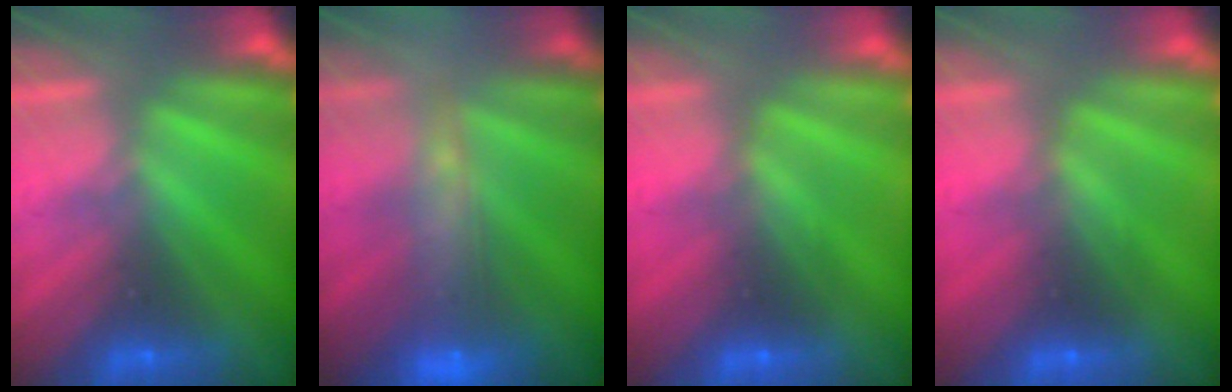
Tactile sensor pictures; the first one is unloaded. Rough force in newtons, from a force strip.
{"total": 9.8}
{"total": 2.7}
{"total": 2.7}